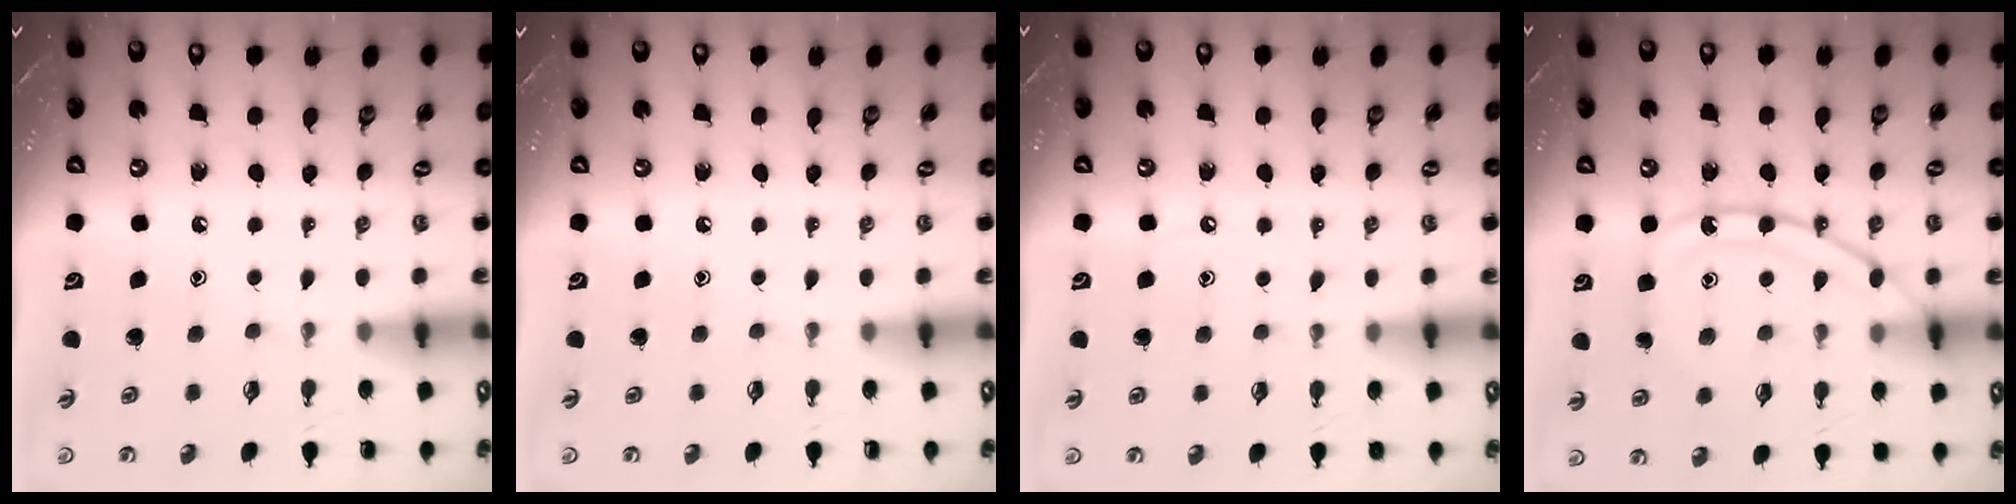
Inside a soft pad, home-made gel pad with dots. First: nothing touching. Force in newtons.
{"total": 0.0}
{"total": 5.3, "press": 5.2, "slide": 0.8}
{"total": 15.2, "press": 15.2, "slide": 1.3}